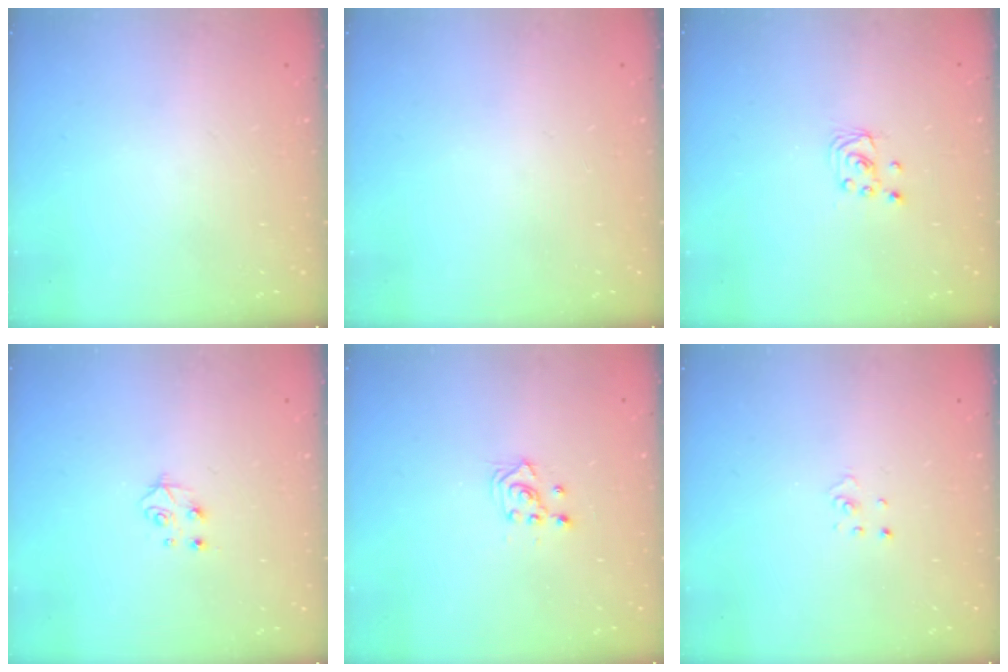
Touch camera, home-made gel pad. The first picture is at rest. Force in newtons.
{"total": 0.0}
{"total": 2.0, "press": 2.0, "slide": 0.2}
{"total": 5.0, "press": 4.9, "slide": 0.5}
{"total": 2.4, "press": 2.2, "slide": 0.8}
{"total": 1.1, "press": 1.1, "slide": 0.1}